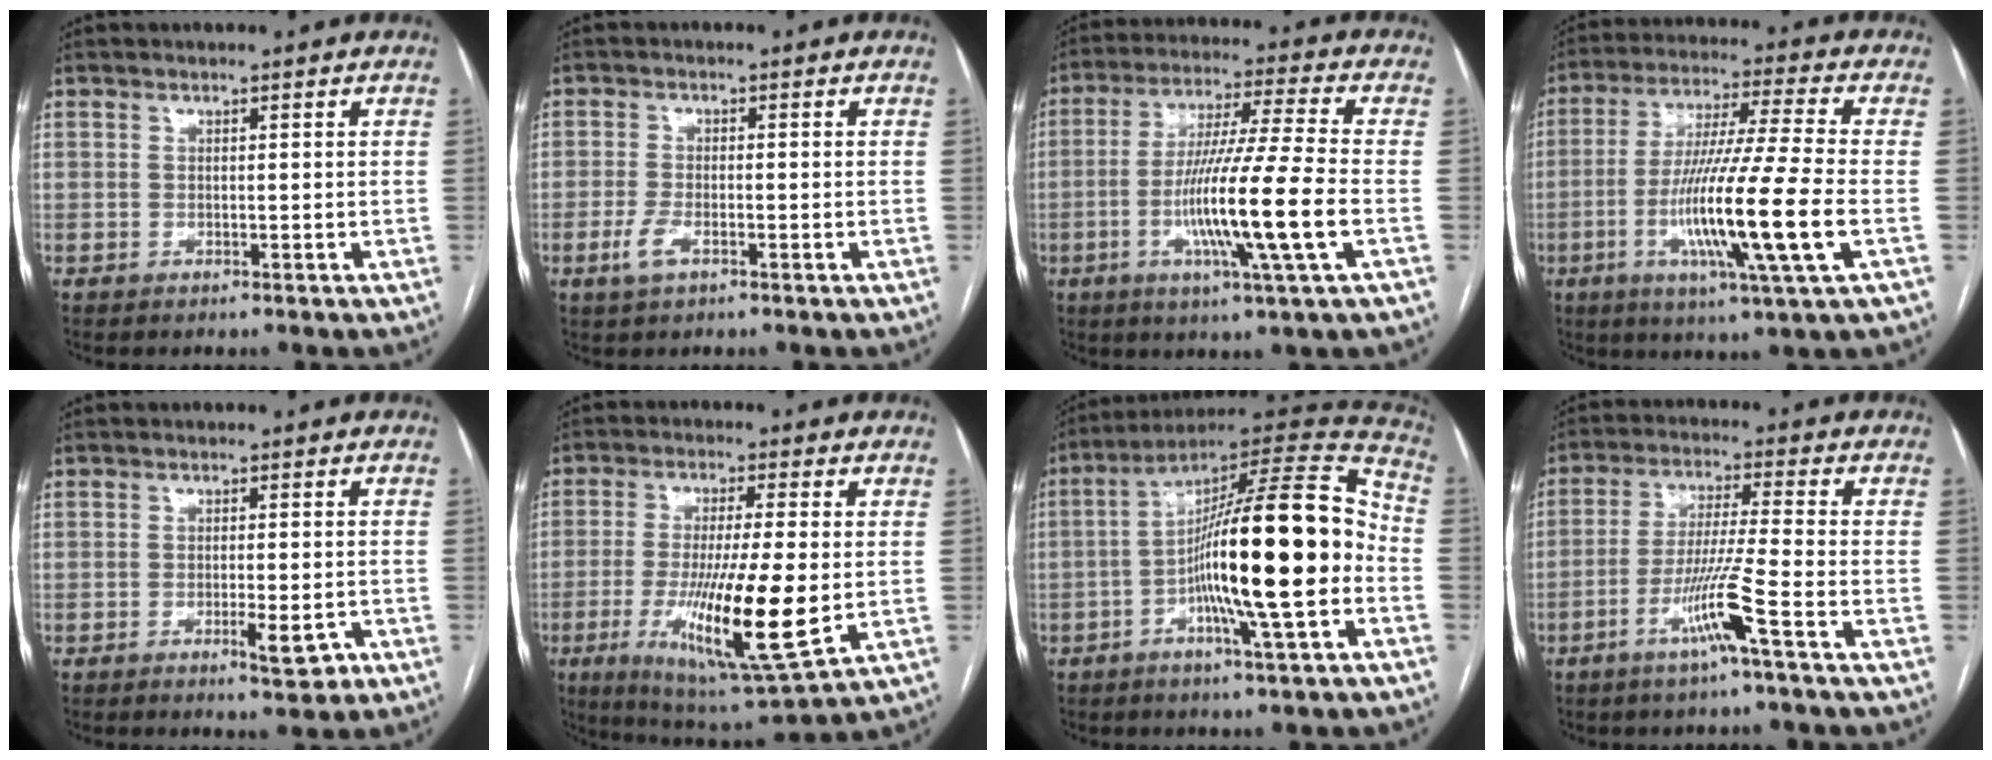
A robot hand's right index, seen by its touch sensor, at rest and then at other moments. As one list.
[{"total": 3.2, "force": [-1.5, 1.2, 2.5], "torque": [-0.060, -0.002, -0.028]}, {"total": 15.5, "force": [-3.9, -1.2, 14.9], "torque": [-0.283, -0.014, -0.076]}, {"total": 17.4, "force": [-4.4, -0.9, 16.8], "torque": [-0.321, -0.021, -0.085]}, {"total": 3.9, "force": [-1.8, 0.8, 3.4], "torque": [-0.051, -0.003, -0.021]}, {"total": 17.1, "force": [-3.4, 1.6, 16.7], "torque": [-0.305, -0.039, -0.049]}, {"total": 22.0, "force": [-4.0, 1.6, 21.6], "torque": [-0.332, 0.019, -0.065]}, {"total": 8.8, "force": [-4.3, -1.5, 7.5], "torque": [-0.147, -0.011, -0.085]}]